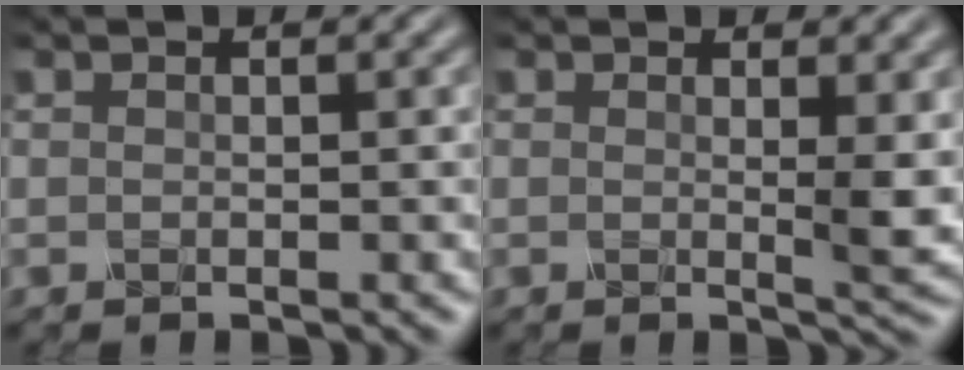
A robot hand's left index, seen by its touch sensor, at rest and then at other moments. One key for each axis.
{"total": 2.3, "fx": 0.8, "fy": 0.3, "fz": 2.2, "tx": -0.031, "ty": -0.009, "tz": 0.011}